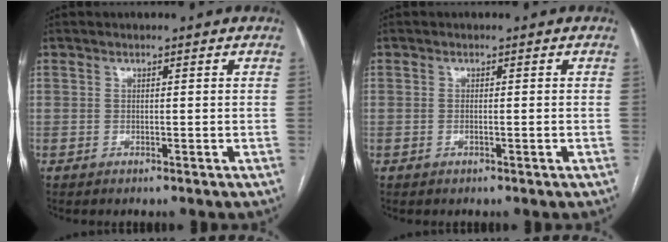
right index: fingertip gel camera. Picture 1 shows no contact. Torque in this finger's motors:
{"motor_torque": [-0.16, 0.33, -0.03, 0.00]}